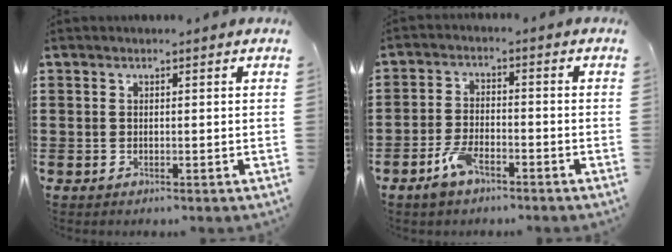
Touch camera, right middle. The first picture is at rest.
{"total": 4.8, "force": [-3.1, 2.0, 3.1], "torque": [-0.078, 0.003, -0.065]}